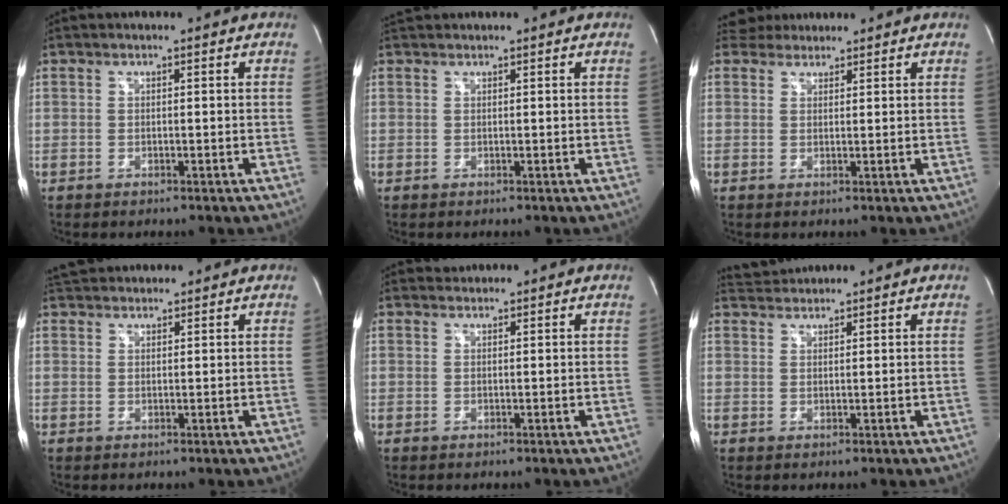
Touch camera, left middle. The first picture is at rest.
{"total": 1.4, "force": [1.3, 0.2, 0.2], "torque": [-0.011, 0.020, 0.029]}
{"total": 3.0, "force": [2.7, 1.2, -0.2], "torque": [0.003, 0.020, 0.045]}
{"total": 4.6, "force": [4.2, 1.5, 1.0], "torque": [-0.016, 0.037, 0.073]}
{"total": 0.9, "force": [0.8, 0.2, -0.3], "torque": [-0.003, 0.009, 0.015]}
{"total": 2.7, "force": [2.7, 0.1, -0.4], "torque": [-0.005, 0.017, 0.057]}